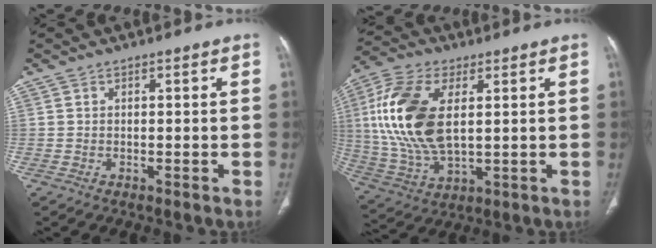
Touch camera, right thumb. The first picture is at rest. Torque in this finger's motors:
{"motor_torque": [-1.20, 2.09, 1.77, 0.62, 0.26]}